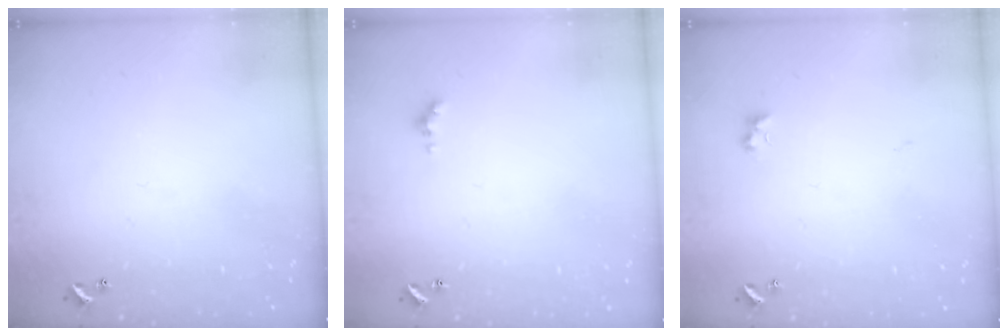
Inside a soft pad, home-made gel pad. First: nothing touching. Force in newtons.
{"total": 1.0, "press": 0.9, "slide": 0.5}
{"total": 2.7, "press": 2.6, "slide": 0.7}